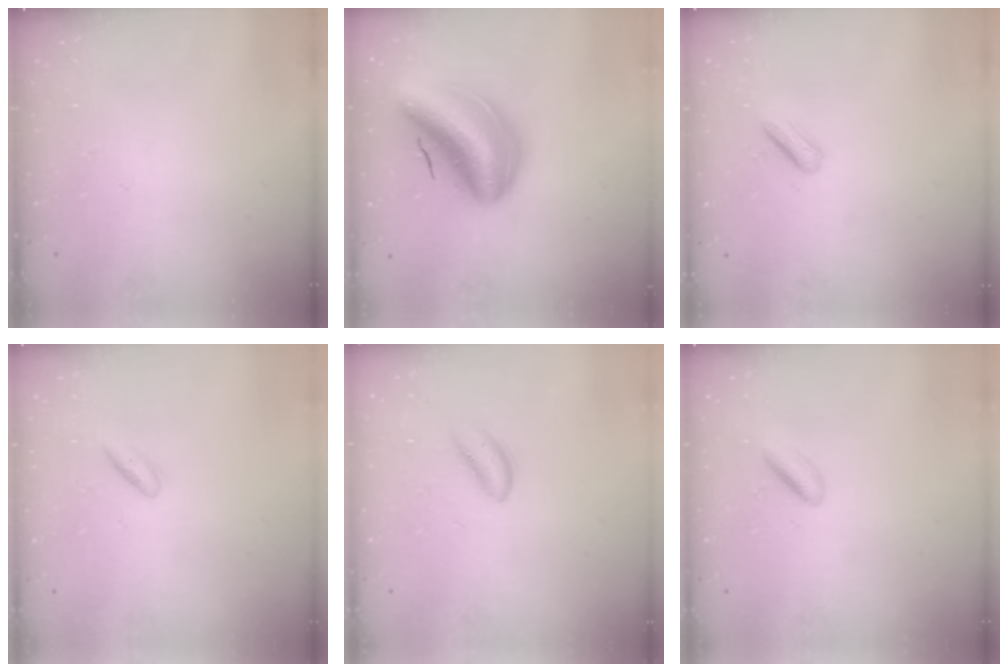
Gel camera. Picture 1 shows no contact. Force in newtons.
{"total": 15.7, "press": 15.0, "slide": 4.8}
{"total": 3.6, "press": 3.5, "slide": 0.8}
{"total": 2.6, "press": 2.4, "slide": 1.0}
{"total": 2.2, "press": 2.2, "slide": 0.4}
{"total": 2.6, "press": 2.4, "slide": 0.9}